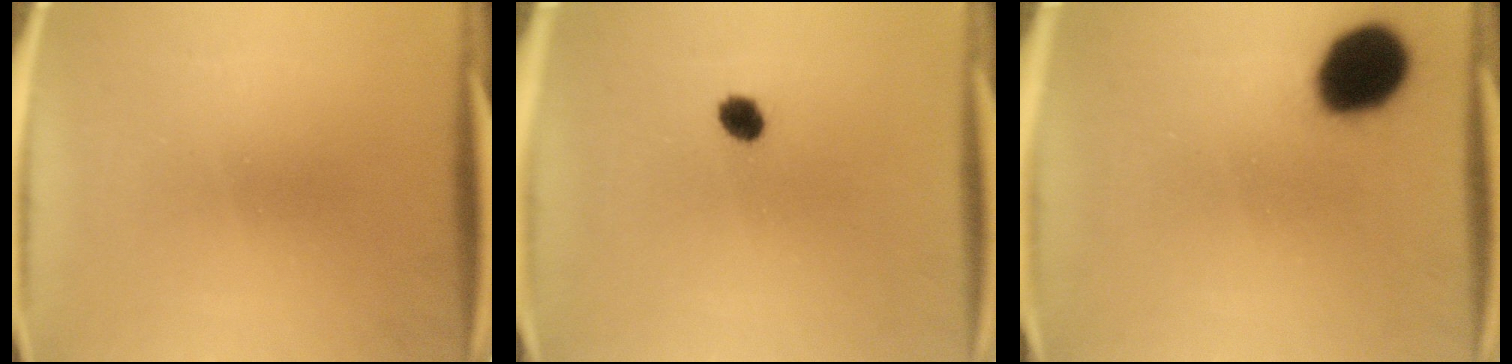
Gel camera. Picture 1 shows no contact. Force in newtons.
{"total": 2.9}
{"total": 15.0}